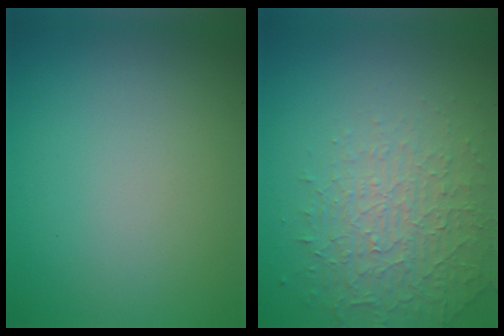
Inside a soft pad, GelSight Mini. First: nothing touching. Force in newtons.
{"total": 4.5, "press": 3.3, "slide": 3.1}